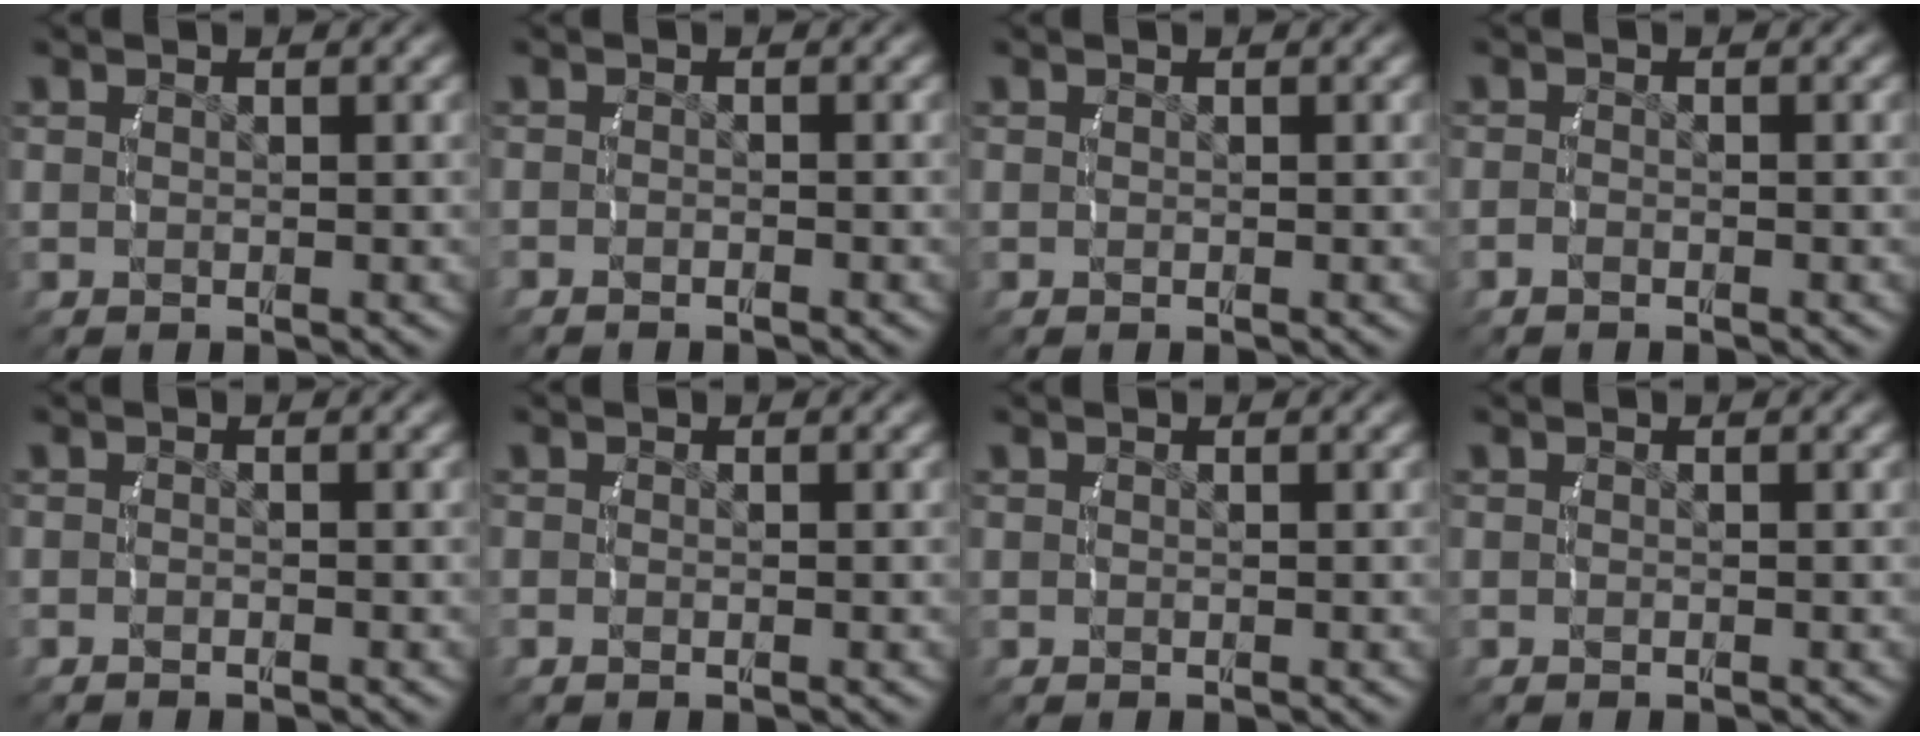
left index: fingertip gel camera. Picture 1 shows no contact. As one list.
[{"total": 1.2, "force": [-0.9, 0.6, 0.4], "torque": [-0.017, -0.003, -0.019]}, {"total": 0.0}, {"total": 1.0, "force": [-1.0, 0.0, 0.4], "torque": [-0.014, -0.005, -0.018]}, {"total": 0.8, "force": [-0.7, 0.4, 0.2], "torque": [-0.012, -0.003, -0.013]}, {"total": 1.0, "force": [-0.5, 0.7, 0.5], "torque": [-0.020, -0.004, -0.008]}, {"total": 0.0}, {"total": 0.0}]